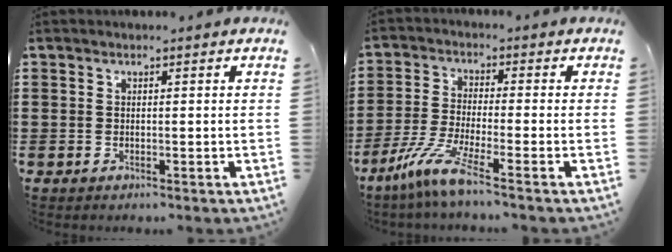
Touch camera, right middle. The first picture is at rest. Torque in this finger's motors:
{"motor_torque": [1.97, -0.17, 0.17, 0.09]}